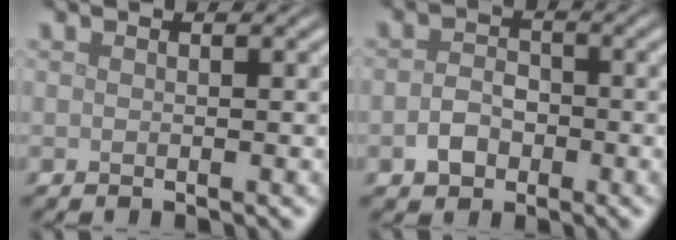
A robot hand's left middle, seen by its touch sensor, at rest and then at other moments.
{"total": 2.7, "force": [-1.2, 2.0, 1.3], "torque": [-0.021, 0.002, -0.027]}